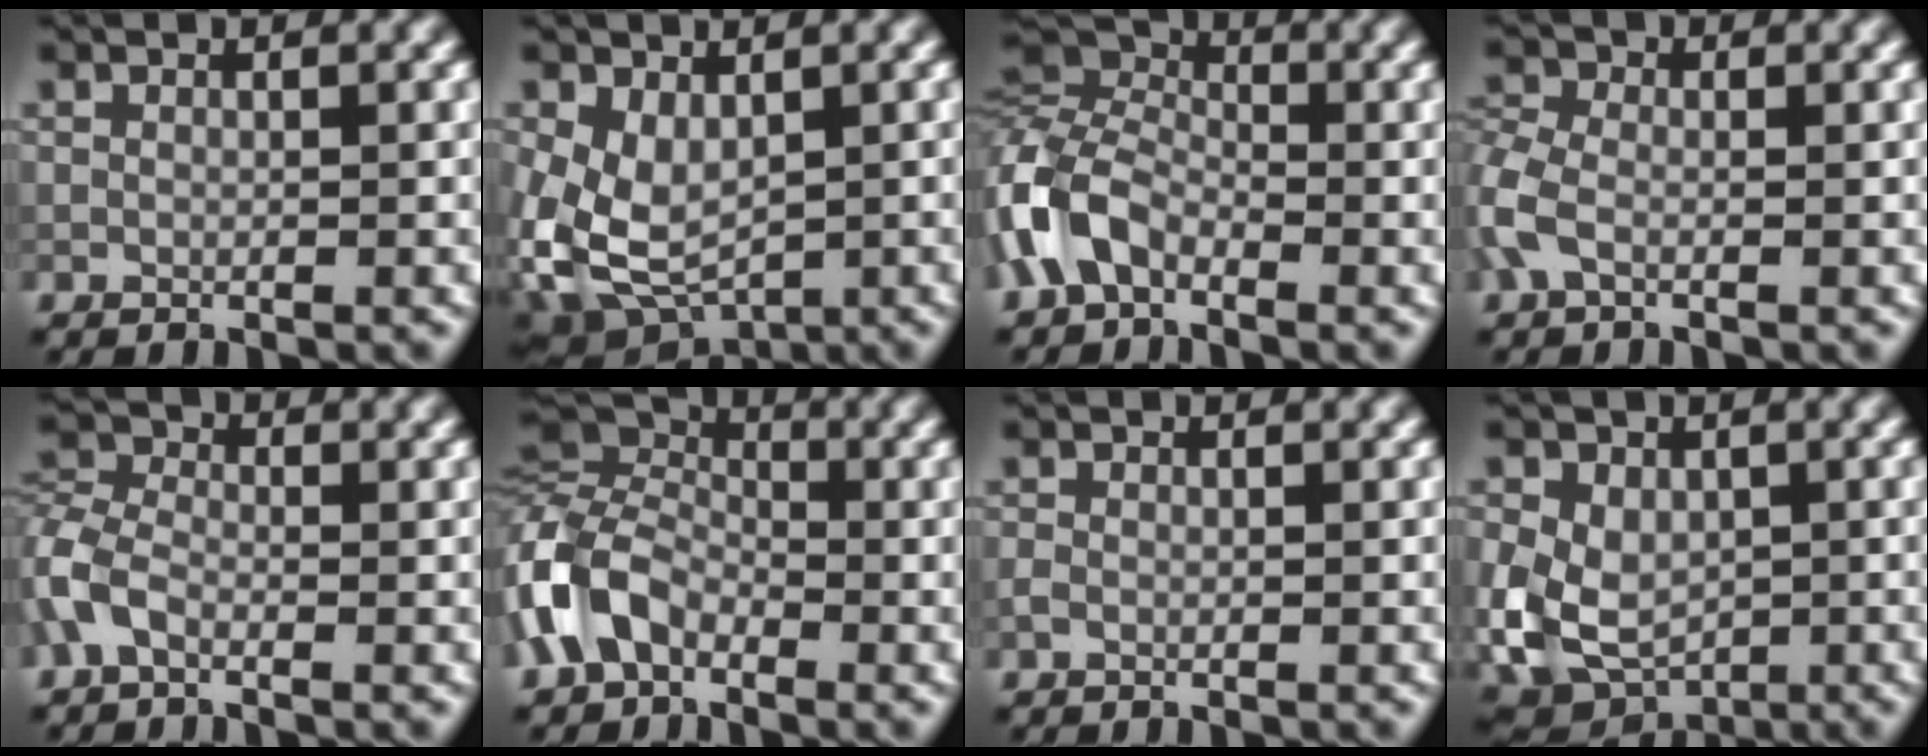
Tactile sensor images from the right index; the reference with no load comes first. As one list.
[{"total": 6.8, "force": [-0.6, 4.7, 4.9], "torque": [-0.118, -0.019, -0.004]}, {"total": 7.3, "force": [-3.2, 4.4, 5.0], "torque": [-0.115, 0.010, -0.090]}, {"total": 2.8, "force": [-0.7, 1.8, 2.1], "torque": [-0.055, 0.005, -0.031]}, {"total": 3.7, "force": [-1.7, 2.1, 2.4], "torque": [-0.058, 0.009, -0.053]}, {"total": 8.0, "force": [-3.2, 5.1, 5.3], "torque": [-0.124, 0.007, -0.089]}, {"total": 0.6, "force": [-0.4, 0.4, 0.3], "torque": [-0.009, -0.001, -0.011]}, {"total": 7.9, "force": [-1.0, 5.7, 5.3], "torque": [-0.121, -0.016, -0.022]}]